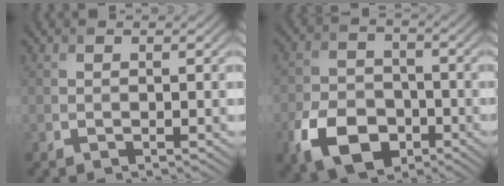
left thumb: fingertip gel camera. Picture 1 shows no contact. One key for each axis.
{"total": 9.3, "fx": -4.4, "fy": 6.2, "fz": 5.3, "tx": -0.117, "ty": -0.016, "tz": -0.086}